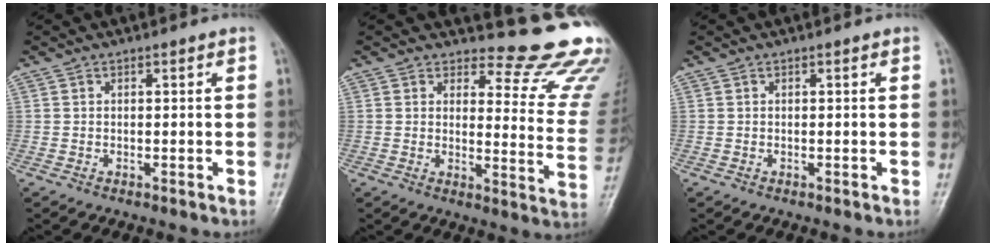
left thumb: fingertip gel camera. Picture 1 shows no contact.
{"total": 15.7, "force": [14.9, 3.9, 3.1], "torque": [0.015, -0.167, 0.143]}
{"total": 0.0}